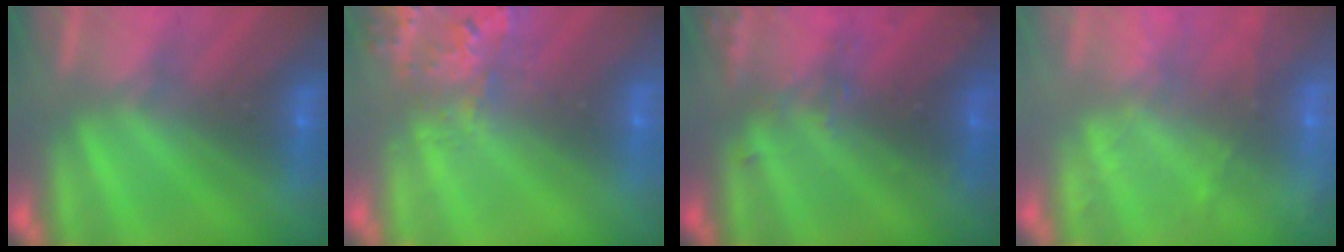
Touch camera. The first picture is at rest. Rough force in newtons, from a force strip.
{"total": 2.8}
{"total": 3.2}
{"total": 9.6}